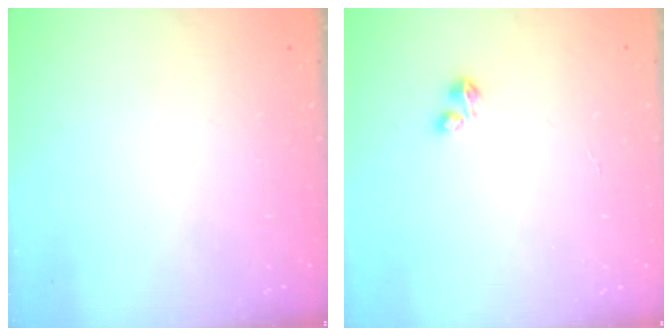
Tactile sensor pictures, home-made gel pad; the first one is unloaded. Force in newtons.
{"total": 2.4, "press": 2.4, "slide": 0.3}